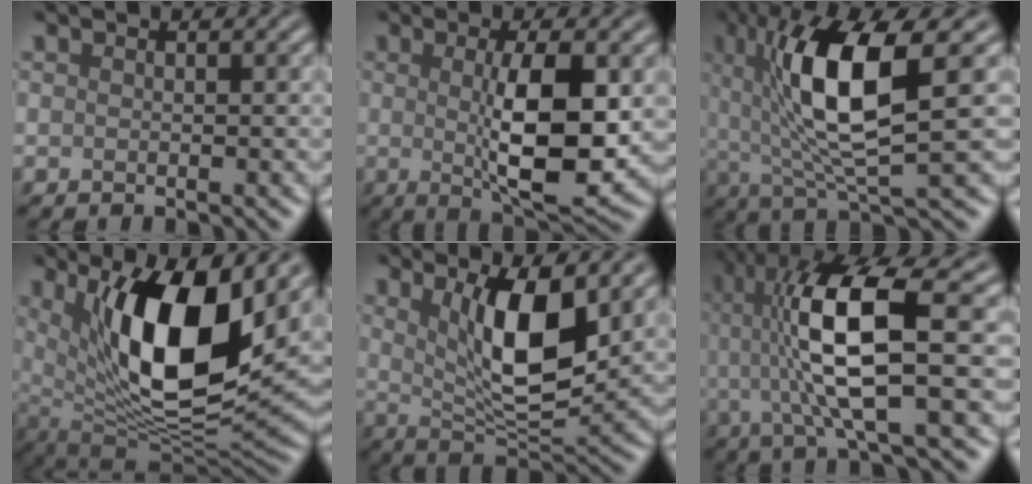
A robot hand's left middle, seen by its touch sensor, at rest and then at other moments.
{"total": 7.8, "force": [0.1, 2.0, 7.5], "torque": [-0.120, -0.009, 0.008]}
{"total": 10.0, "force": [2.0, 2.7, 9.5], "torque": [-0.170, -0.002, 0.041]}
{"total": 13.1, "force": [4.1, 4.6, 11.6], "torque": [-0.185, -0.015, 0.075]}
{"total": 8.2, "force": [2.5, 2.7, 7.4], "torque": [-0.129, -0.015, 0.047]}
{"total": 10.9, "force": [1.0, 2.8, 10.5], "torque": [-0.187, 0.009, 0.021]}